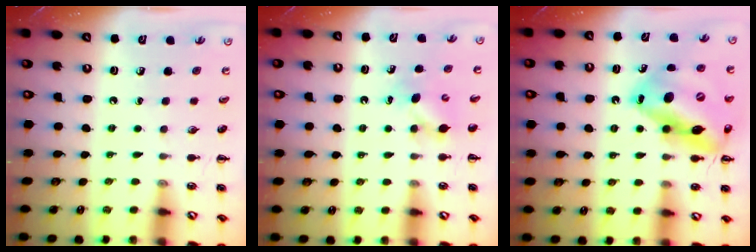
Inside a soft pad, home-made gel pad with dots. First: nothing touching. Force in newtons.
{"total": 4.2, "press": 4.1, "slide": 0.9}
{"total": 20.1, "press": 19.6, "slide": 4.5}